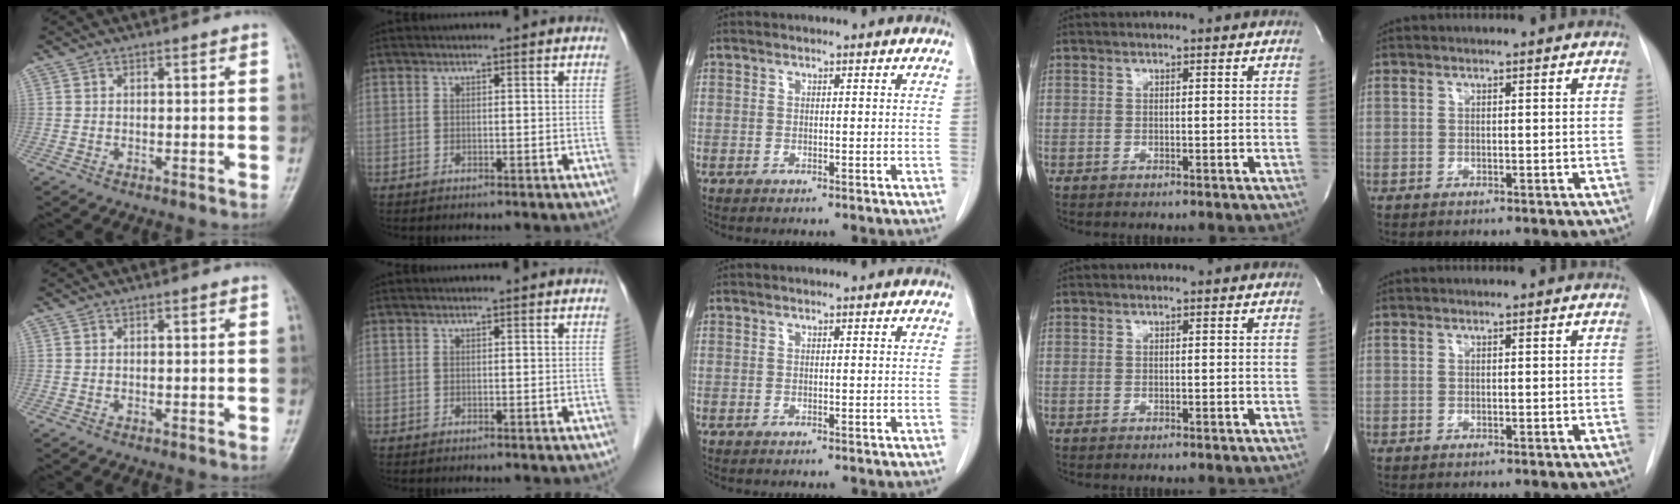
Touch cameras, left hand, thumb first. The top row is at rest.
{}